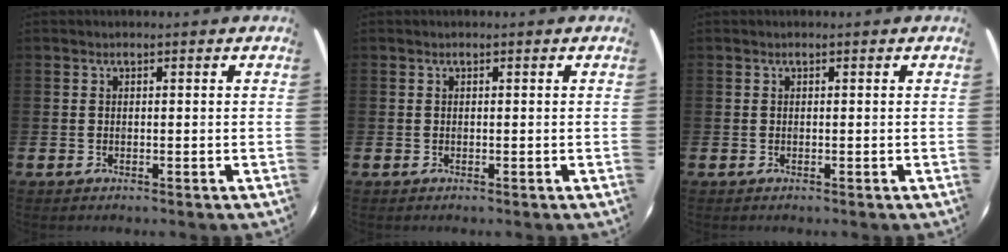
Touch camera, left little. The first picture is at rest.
{"total": 0.0}
{"total": 0.0}